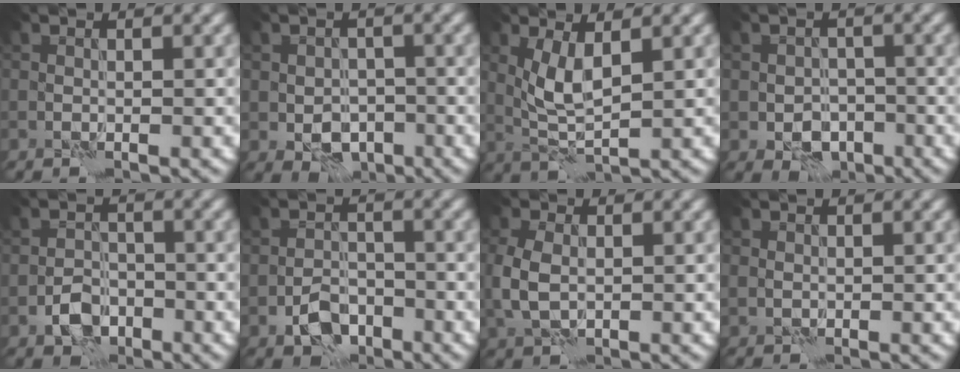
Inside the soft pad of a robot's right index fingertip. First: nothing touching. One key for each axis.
{"total": 3.9, "fx": -1.5, "fy": 2.7, "fz": 2.3, "tx": -0.034, "ty": -0.005, "tz": -0.026}
{"total": 3.6, "fx": 0.9, "fy": 1.1, "fz": 3.3, "tx": -0.075, "ty": -0.002, "tz": 0.021}
{"total": 3.5, "fx": -1.6, "fy": 2.5, "fz": 1.8, "tx": -0.025, "ty": -0.004, "tz": -0.029}
{"total": 3.2, "fx": -1.8, "fy": 2.1, "fz": 1.5, "tx": -0.023, "ty": 0.004, "tz": -0.038}
{"total": 3.6, "fx": -2.2, "fy": 2.2, "fz": 1.8, "tx": -0.029, "ty": 0.003, "tz": -0.043}
{"total": 3.8, "fx": -0.3, "fy": 2.6, "fz": 2.8, "tx": -0.078, "ty": -0.002, "tz": -0.008}
{"total": 0.7, "fx": -0.2, "fy": 0.6, "fz": 0.3, "tx": -0.005, "ty": -0.002, "tz": -0.006}